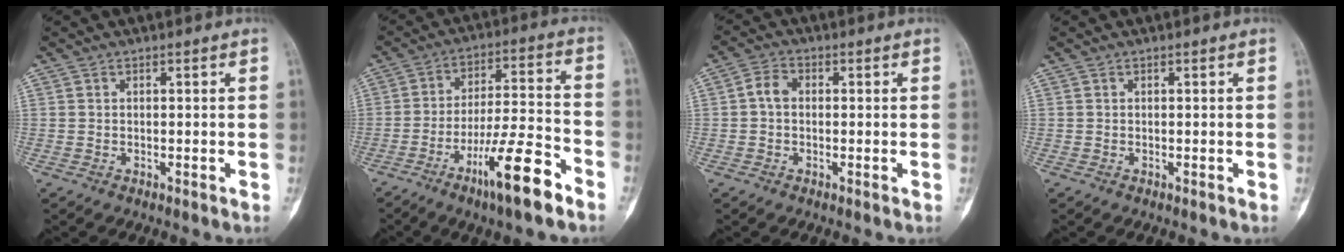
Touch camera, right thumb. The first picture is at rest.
{"total": 14.3, "force": [-8.3, 2.2, 11.4], "torque": [-0.202, 0.050, -0.138]}
{"total": 3.3, "force": [-0.1, 2.4, 2.2], "torque": [-0.038, 0.012, -0.009]}
{"total": 0.0}